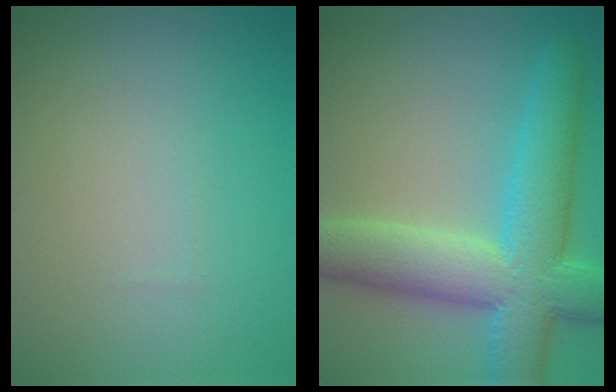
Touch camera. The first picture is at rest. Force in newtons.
{"total": 9.5, "press": 9.4, "slide": 0.5}